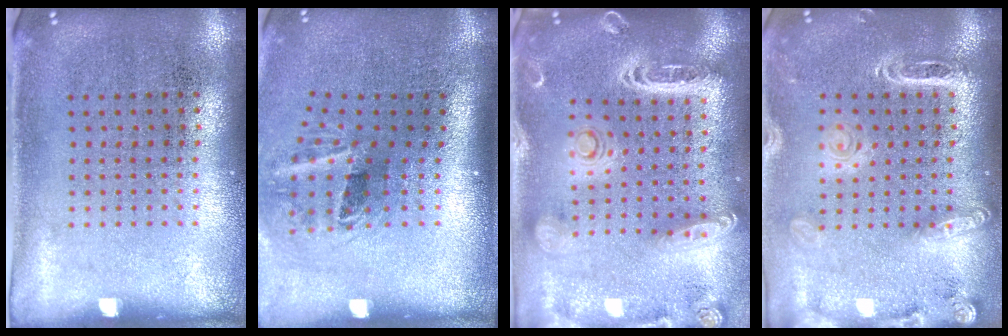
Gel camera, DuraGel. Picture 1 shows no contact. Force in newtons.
{"total": 2.1, "press": 1.3, "slide": 1.7}
{"total": 2.8, "press": 2.4, "slide": 1.4}
{"total": 1.9, "press": 1.8, "slide": 0.7}